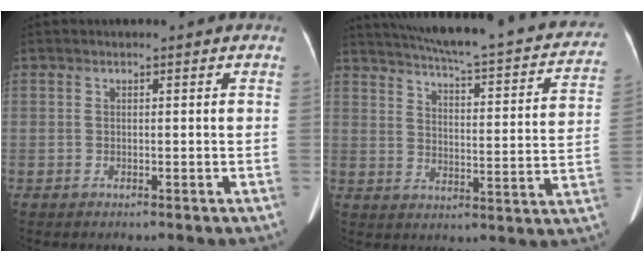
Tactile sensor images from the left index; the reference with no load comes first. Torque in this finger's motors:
{"motor_torque": [0.74, -1.40, 0.01, 0.00]}